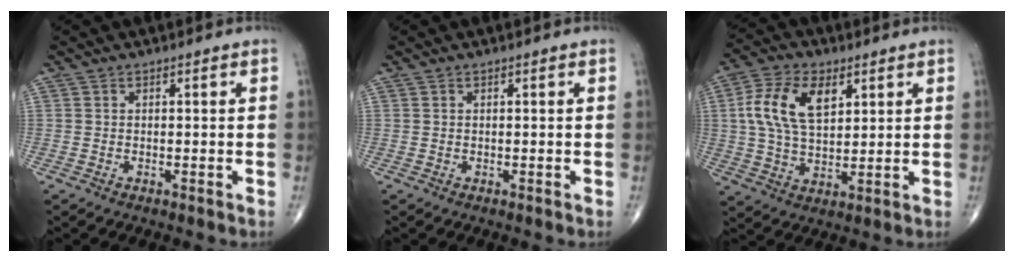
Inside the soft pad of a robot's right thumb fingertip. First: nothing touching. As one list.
[{"total": 0.0}, {"total": 12.5, "force": [3.8, 7.1, 9.6], "torque": [-0.178, -0.001, 0.070]}]